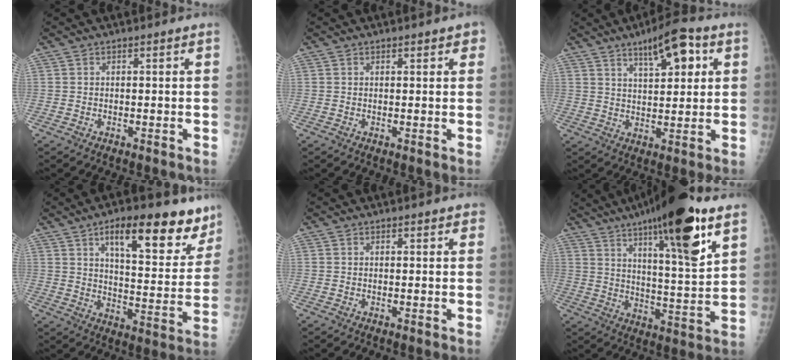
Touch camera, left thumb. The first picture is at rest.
{"total": 2.1, "force": [1.2, 0.8, 1.4], "torque": [-0.008, -0.001, 0.013]}
{"total": 10.0, "force": [4.8, 3.6, 8.0], "torque": [-0.105, -0.015, 0.073]}
{"total": 18.6, "force": [11.5, 6.9, 12.8], "torque": [-0.123, -0.056, 0.169]}
{"total": 1.1, "force": [0.8, 0.5, 0.6], "torque": [-0.003, -0.002, 0.007]}
{"total": 21.3, "force": [12.2, 4.0, 17.0], "torque": [-0.250, -0.050, 0.191]}